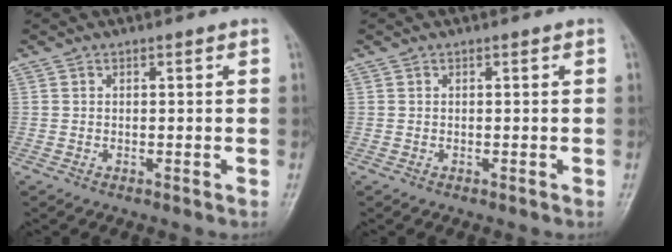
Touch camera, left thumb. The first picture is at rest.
{"total": 0.0}